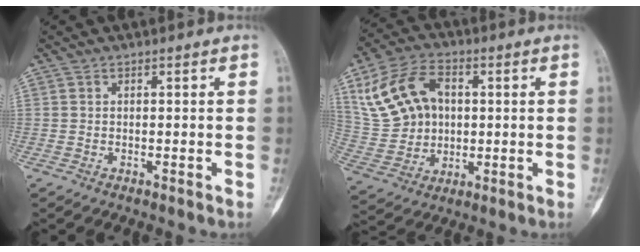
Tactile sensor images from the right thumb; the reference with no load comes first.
{"total": 14.8, "force": [3.6, 11.2, 9.0], "torque": [-0.153, 0.011, 0.074]}